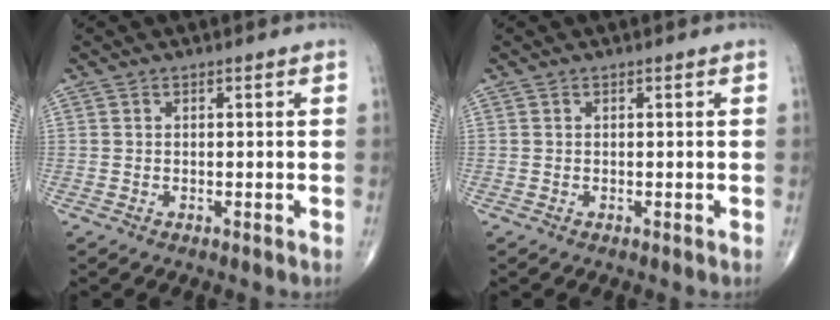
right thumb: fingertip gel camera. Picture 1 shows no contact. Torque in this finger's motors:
{"motor_torque": [0.00, 0.00, -0.02, -0.02, 0.00]}